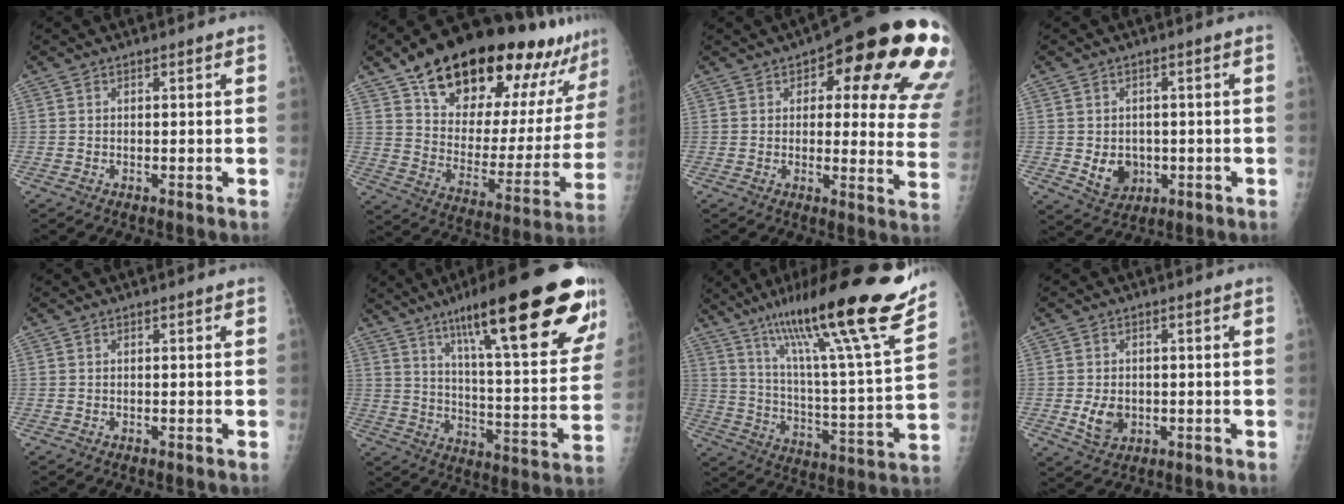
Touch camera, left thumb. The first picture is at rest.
{"total": 30.6, "force": [20.5, 11.6, 19.5], "torque": [-0.262, -0.060, 0.310]}
{"total": 23.9, "force": [10.4, 8.7, 19.8], "torque": [-0.185, -0.016, 0.121]}
{"total": 5.9, "force": [-0.9, 4.9, 3.2], "torque": [-0.025, 0.000, 0.000]}
{"total": 0.0}
{"total": 29.9, "force": [17.4, 5.8, 23.7], "torque": [-0.310, -0.042, 0.261]}
{"total": 27.5, "force": [19.7, 2.2, 19.1], "torque": [-0.291, -0.077, 0.312]}
{"total": 5.0, "force": [-0.8, 3.8, 3.1], "torque": [-0.041, -0.002, -0.006]}